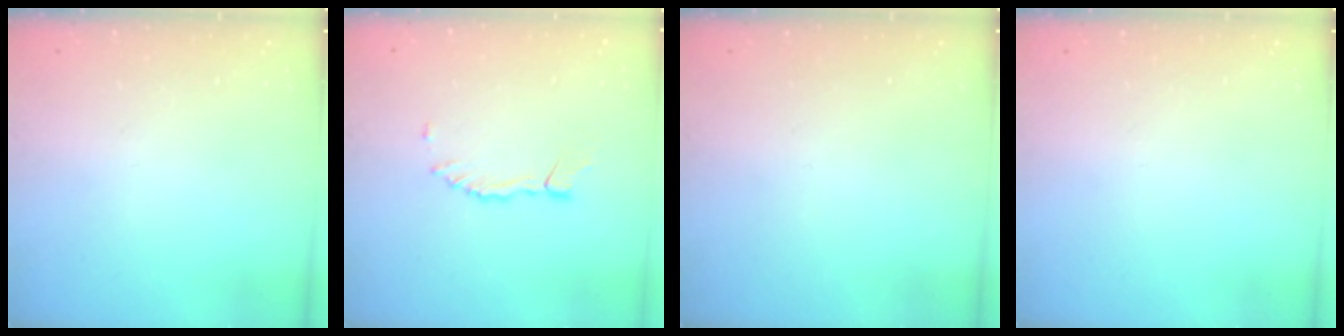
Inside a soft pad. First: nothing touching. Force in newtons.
{"total": 2.9, "press": 2.9, "slide": 0.3}
{"total": 0.0}
{"total": 0.0}